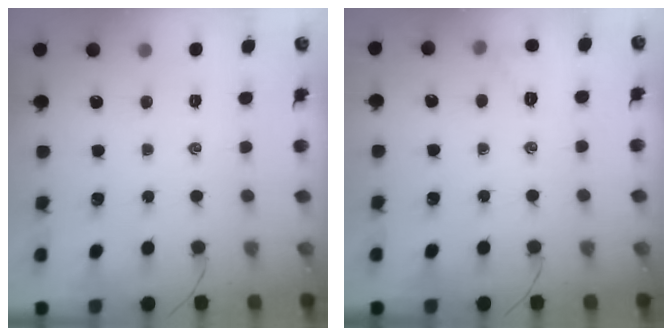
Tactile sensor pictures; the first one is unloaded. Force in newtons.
{"total": 4.9, "press": 4.7, "slide": 1.5}